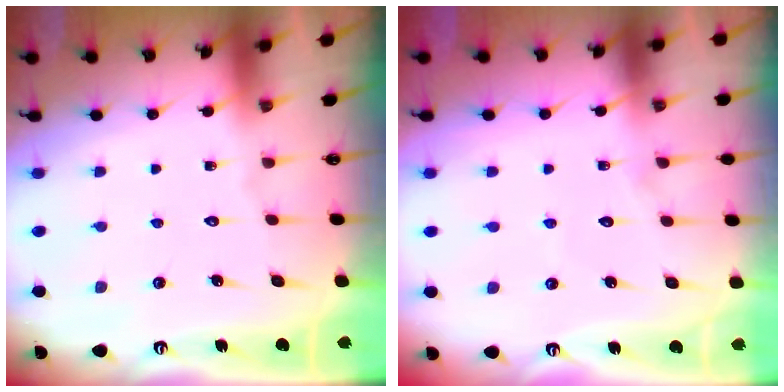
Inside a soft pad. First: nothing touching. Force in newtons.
{"total": 4.1, "press": 4.1, "slide": 0.4}